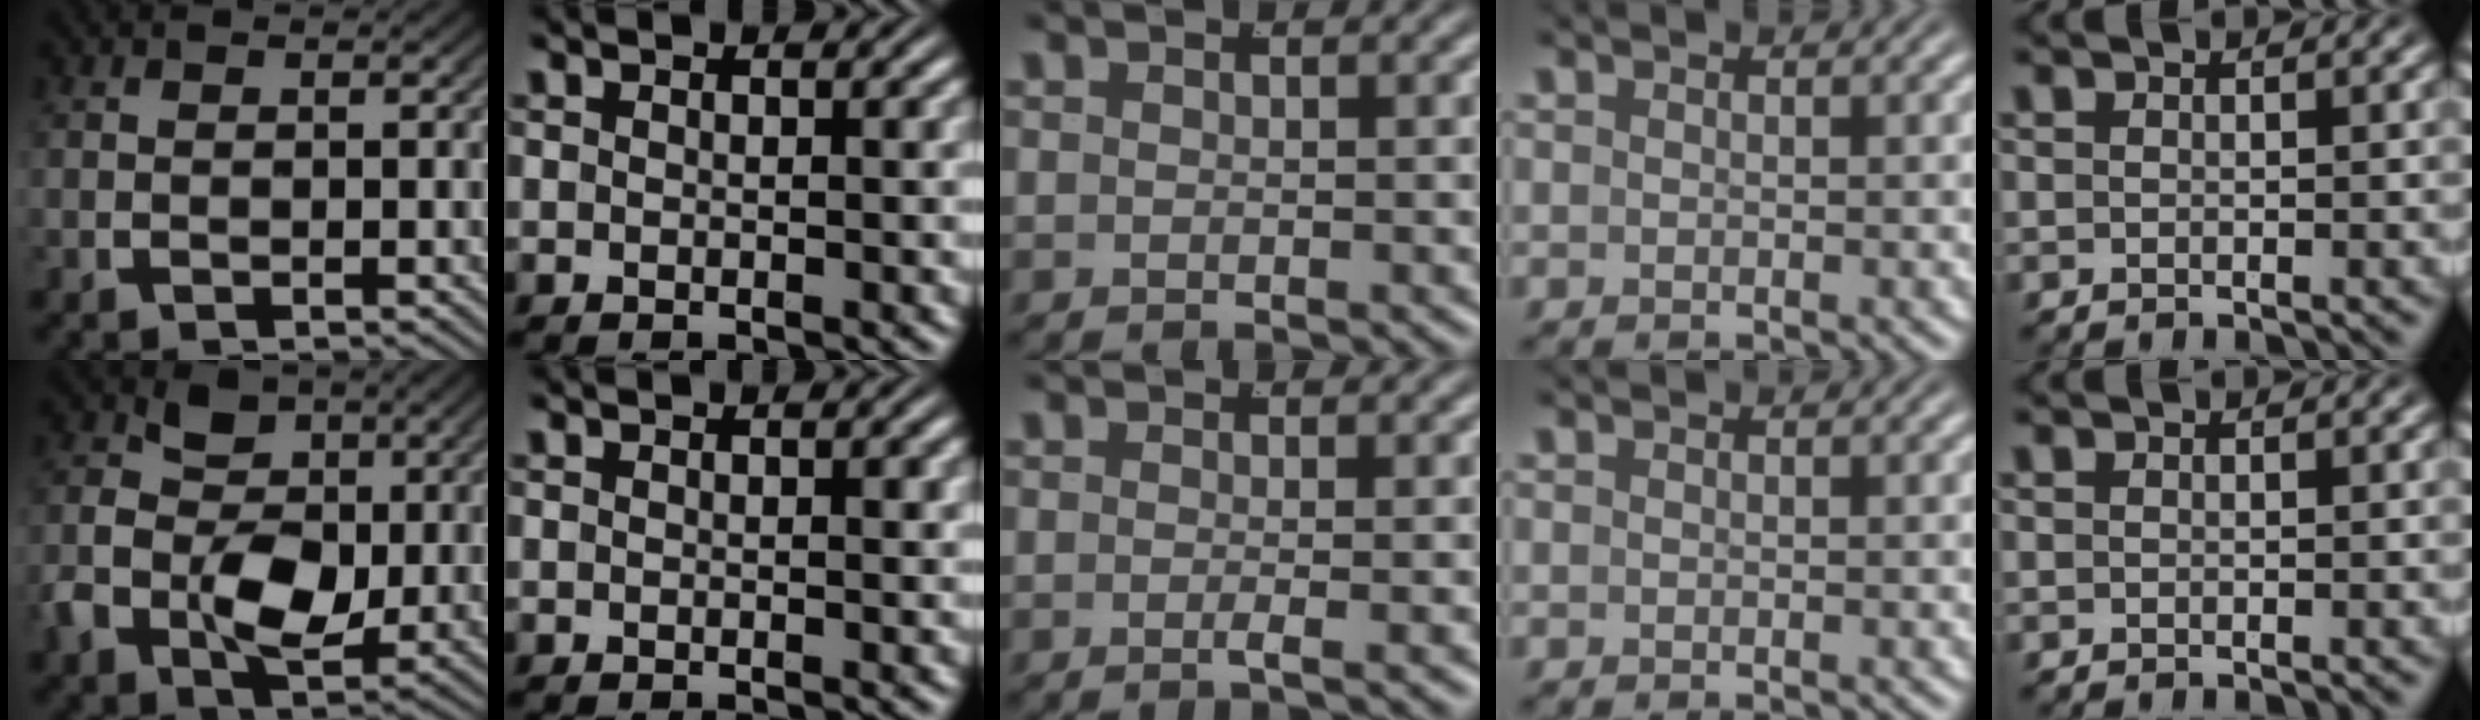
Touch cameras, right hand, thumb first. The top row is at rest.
{"thumb": {"total": 9.1, "force": [-0.2, 6.9, 6.0], "torque": [-0.121, -0.029, -0.004]}, "middle": {"total": 1.1, "force": [-0.5, -0.6, 0.8], "torque": [-0.014, -0.002, -0.010]}}